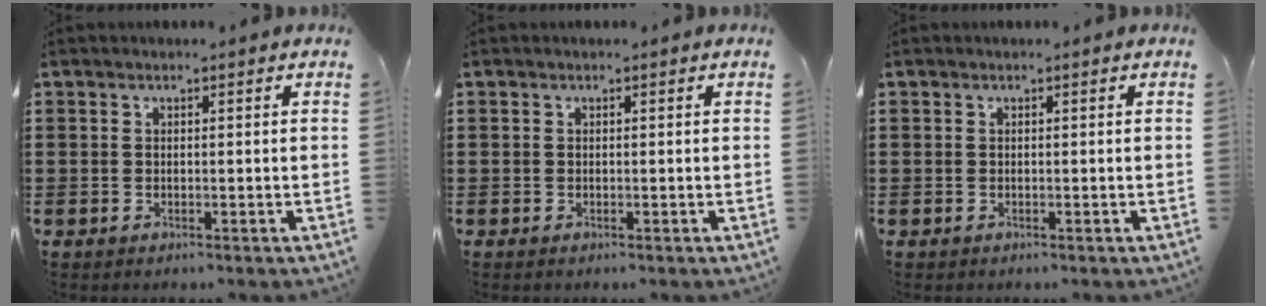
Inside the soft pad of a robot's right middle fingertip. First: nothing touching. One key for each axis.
{"total": 0.0}
{"total": 0.0}